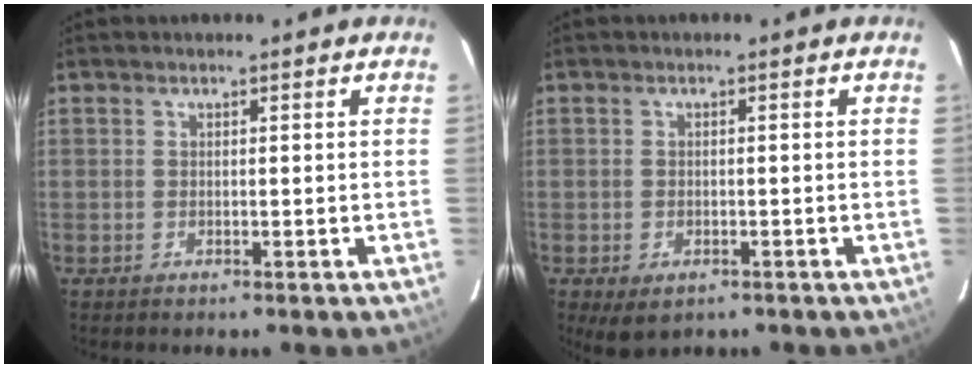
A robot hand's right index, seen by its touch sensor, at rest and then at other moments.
{"total": 5.7, "force": [-3.3, 3.6, 3.1], "torque": [-0.060, -0.005, -0.042]}